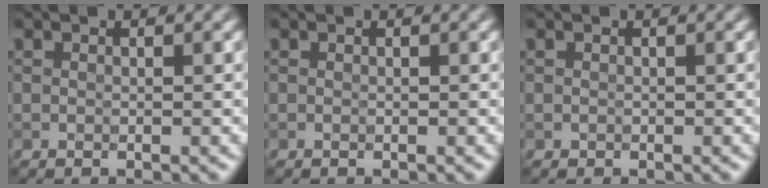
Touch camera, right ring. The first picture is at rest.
{"total": 0.0}
{"total": 0.0}